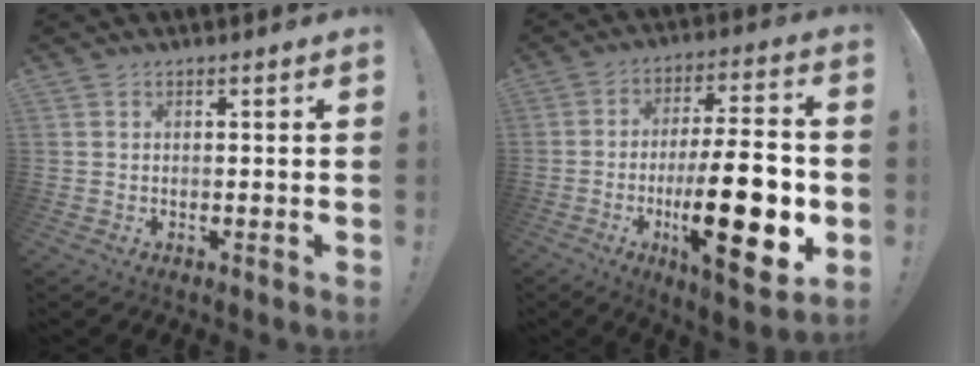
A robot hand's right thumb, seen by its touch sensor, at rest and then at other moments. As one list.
[{"total": 24.2, "force": [-5.3, 7.5, 22.4], "torque": [-0.360, 0.011, -0.076]}]